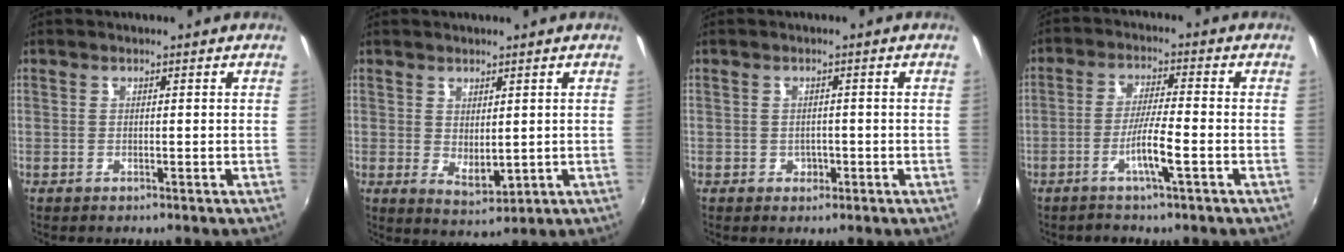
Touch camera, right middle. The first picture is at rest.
{"total": 3.9, "force": [1.1, 2.3, 3.0], "torque": [-0.046, -0.011, 0.023]}
{"total": 1.8, "force": [-0.5, 1.6, 0.5], "torque": [-0.008, -0.002, -0.005]}
{"total": 5.4, "force": [-2.6, -0.1, 4.7], "torque": [-0.092, -0.001, -0.049]}